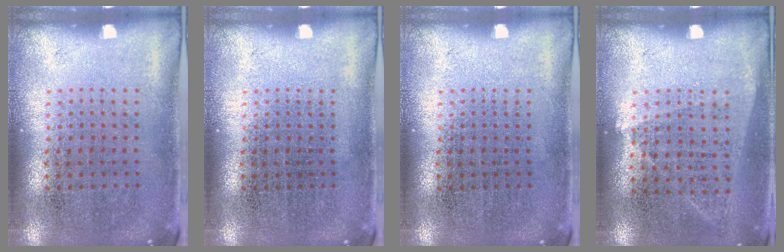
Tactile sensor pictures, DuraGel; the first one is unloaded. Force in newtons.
{"total": 0.0}
{"total": 0.0}
{"total": 1.0, "press": 0.9, "slide": 0.4}